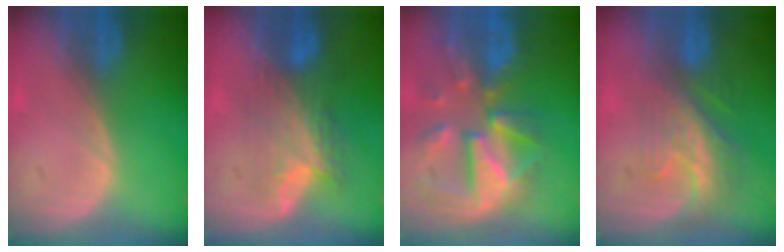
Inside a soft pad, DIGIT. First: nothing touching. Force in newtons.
{"total": 7.6, "press": 7.3, "slide": 2.2}
{"total": 12.1, "press": 10.6, "slide": 5.9}
{"total": 8.3, "press": 7.1, "slide": 4.3}